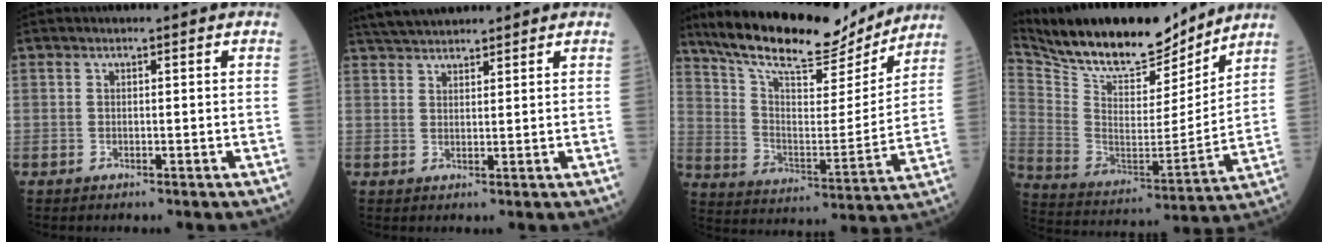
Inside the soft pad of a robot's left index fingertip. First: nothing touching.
{"total": 7.0, "force": [6.5, 1.1, 2.3], "torque": [-0.041, 0.031, 0.112]}
{"total": 19.9, "force": [17.5, 4.4, 8.4], "torque": [-0.147, -0.009, 0.279]}
{"total": 20.9, "force": [18.3, 5.6, 8.6], "torque": [-0.167, -0.005, 0.304]}